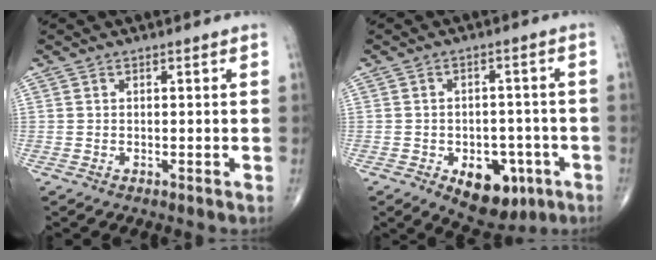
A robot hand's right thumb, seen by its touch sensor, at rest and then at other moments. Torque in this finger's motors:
{"motor_torque": [1.23, 0.96, 0.44, -0.66, 0.05]}